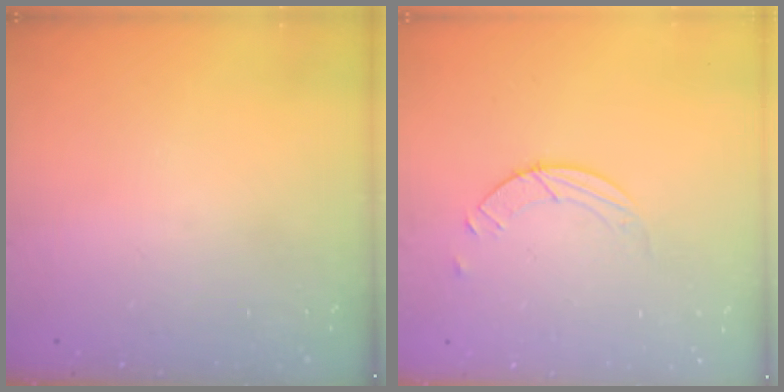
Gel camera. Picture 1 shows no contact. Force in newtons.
{"total": 2.5, "press": 2.4, "slide": 0.2}